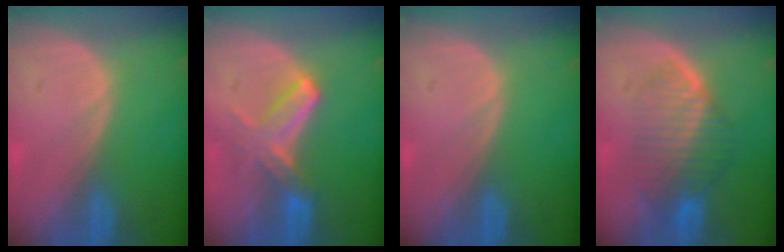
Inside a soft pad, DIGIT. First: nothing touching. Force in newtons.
{"total": 5.7, "press": 5.7, "slide": 1.0}
{"total": 0.0}
{"total": 7.6, "press": 6.9, "slide": 3.2}